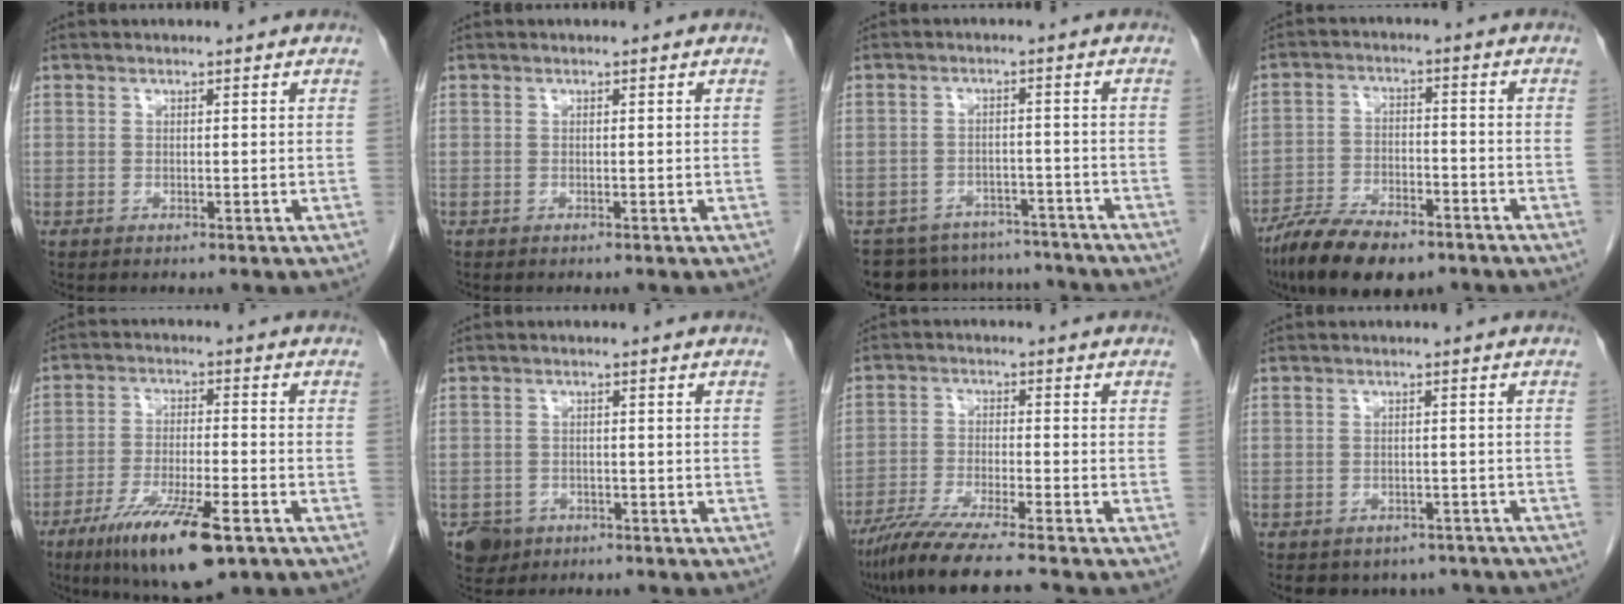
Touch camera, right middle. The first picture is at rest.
{"total": 0.0}
{"total": 12.9, "force": [-11.8, 5.0, 1.9], "torque": [-0.037, 0.011, -0.149]}
{"total": 11.9, "force": [-8.9, 4.1, 6.7], "torque": [-0.120, -0.014, -0.155]}
{"total": 13.0, "force": [-7.6, 2.3, 10.3], "torque": [-0.186, -0.028, -0.124]}
{"total": 3.8, "force": [-2.2, 3.0, 0.5], "torque": [-0.006, 0.007, -0.033]}
{"total": 10.0, "force": [-8.3, -0.7, 5.5], "torque": [-0.088, -0.035, -0.143]}
{"total": 9.2, "force": [-7.5, 5.0, 1.9], "torque": [-0.019, 0.005, -0.079]}